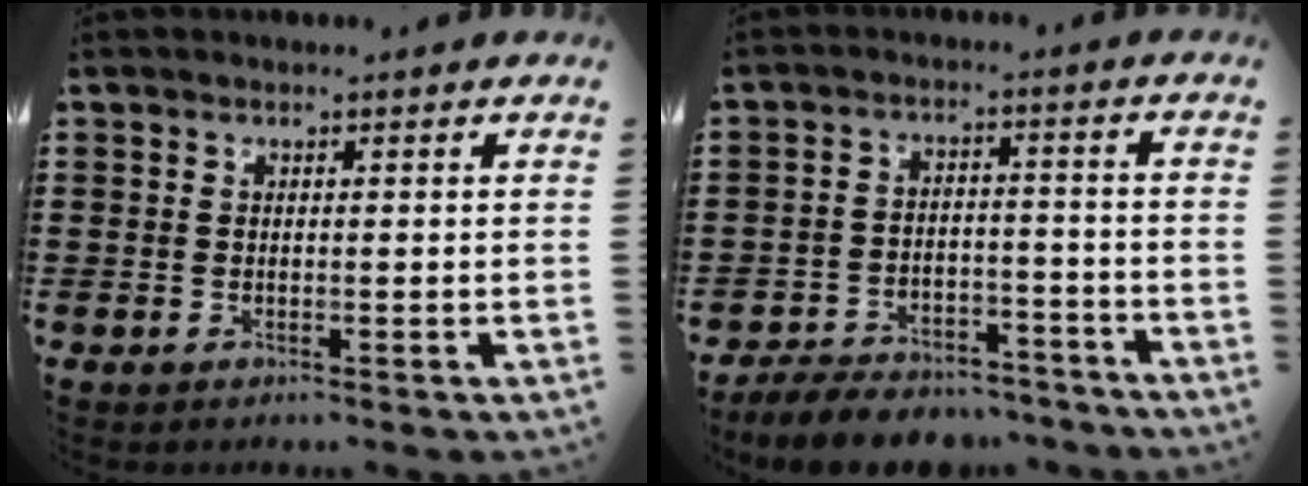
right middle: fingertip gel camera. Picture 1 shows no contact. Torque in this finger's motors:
{"motor_torque": [0.80, -0.70, 0.22, 0.12]}